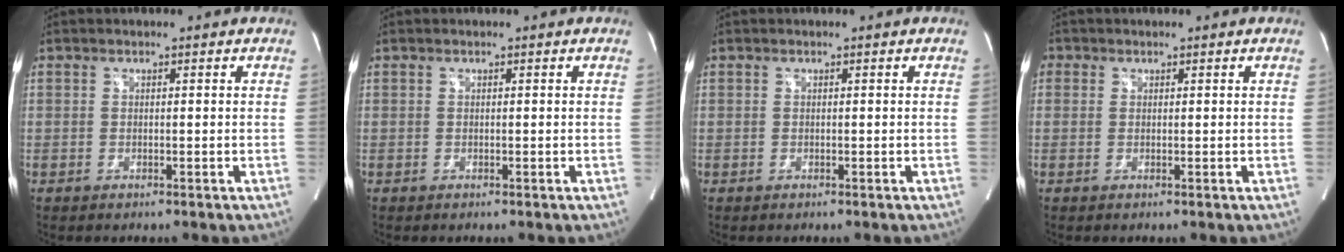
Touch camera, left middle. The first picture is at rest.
{"total": 0.0}
{"total": 0.0}
{"total": 1.6, "force": [0.6, 1.4, 0.3], "torque": [0.003, 0.006, 0.008]}